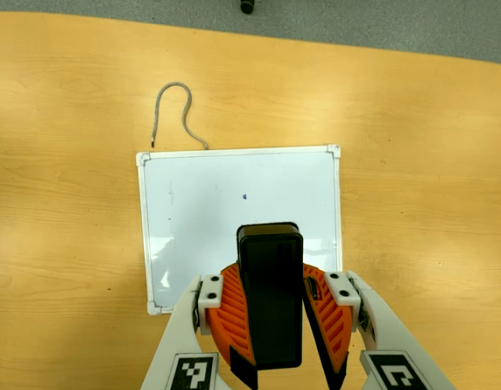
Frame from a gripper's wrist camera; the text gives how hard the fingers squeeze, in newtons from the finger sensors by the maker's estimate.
{"total": 10.5, "left": 10.8, "right": 10.1}